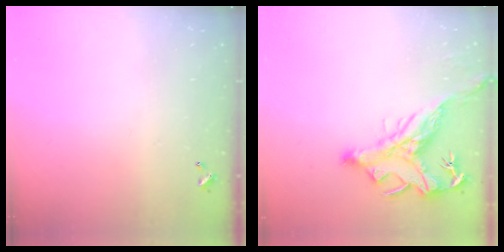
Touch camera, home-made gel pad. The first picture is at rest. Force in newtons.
{"total": 2.9, "press": 2.5, "slide": 1.4}